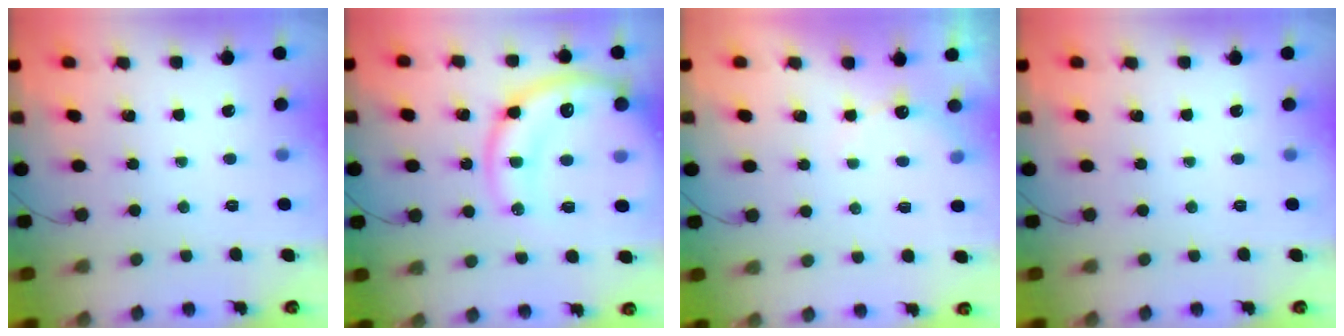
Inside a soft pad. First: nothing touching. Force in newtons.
{"total": 18.7, "press": 18.3, "slide": 3.8}
{"total": 5.1, "press": 5.0, "slide": 1.1}
{"total": 0.0}